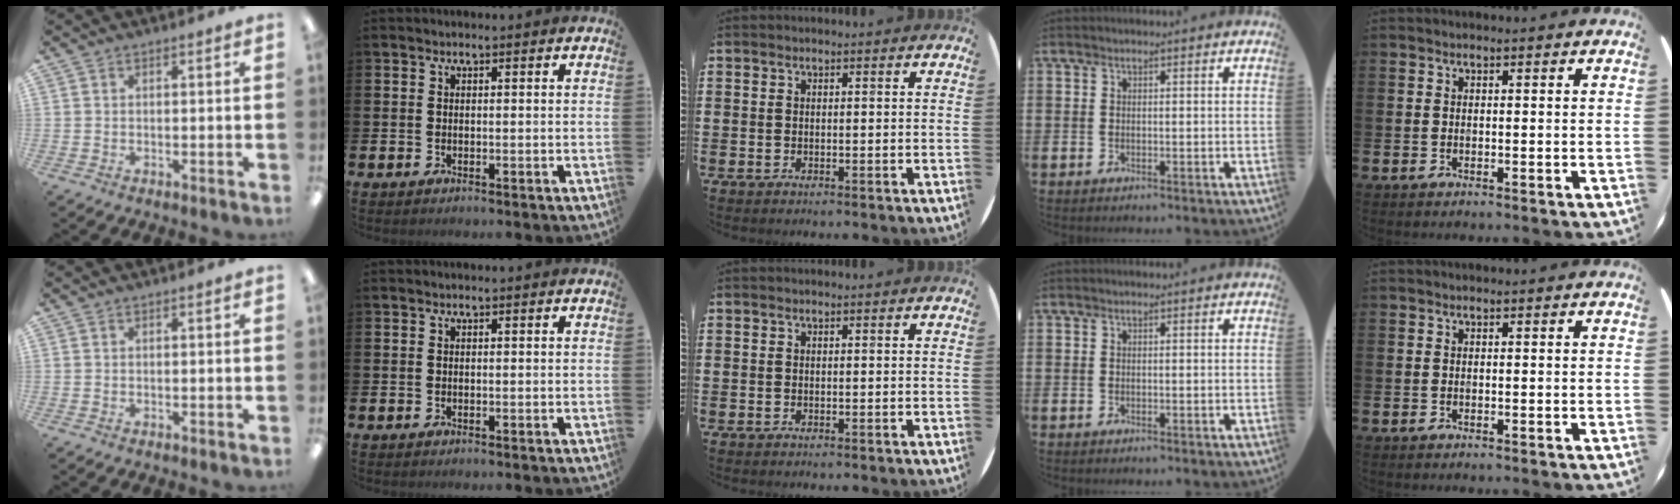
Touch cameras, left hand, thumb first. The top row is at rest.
{}